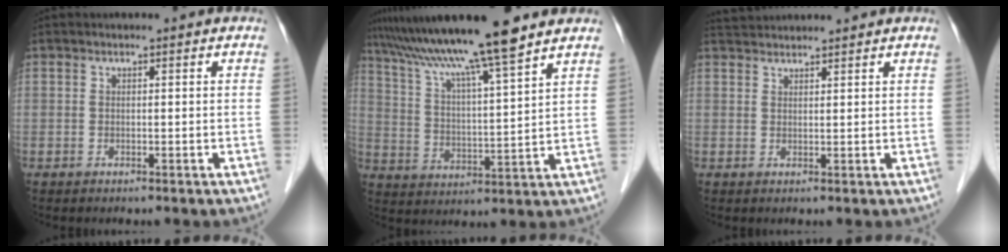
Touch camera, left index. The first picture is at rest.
{"total": 16.0, "force": [12.9, -0.8, 9.3], "torque": [-0.164, 0.016, 0.214]}
{"total": 4.4, "force": [4.3, 0.2, 0.7], "torque": [-0.016, 0.038, 0.076]}